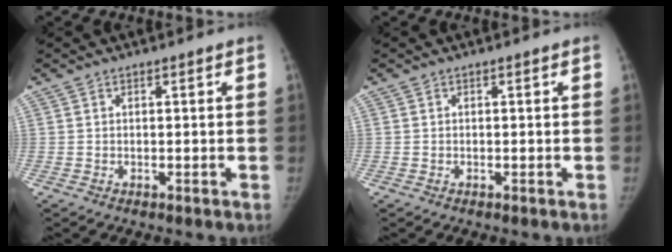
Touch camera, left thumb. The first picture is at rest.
{"total": 0.0}